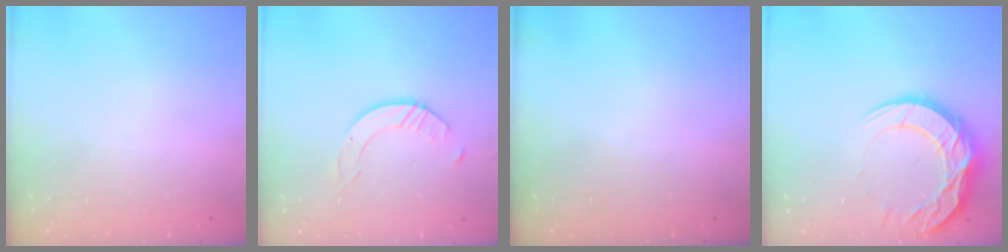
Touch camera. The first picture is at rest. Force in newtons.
{"total": 2.4, "press": 2.4, "slide": 0.3}
{"total": 0.0}
{"total": 14.6, "press": 14.6, "slide": 1.1}